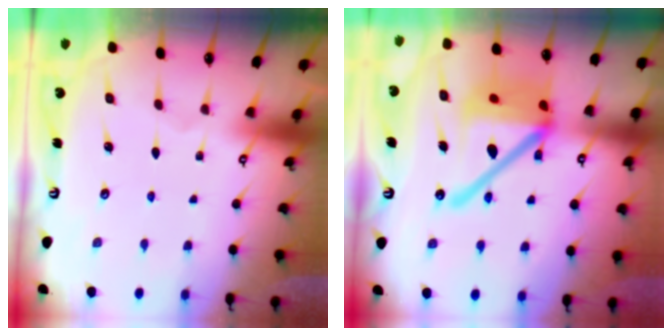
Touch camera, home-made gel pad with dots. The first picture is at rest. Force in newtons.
{"total": 22.6, "press": 22.4, "slide": 2.9}